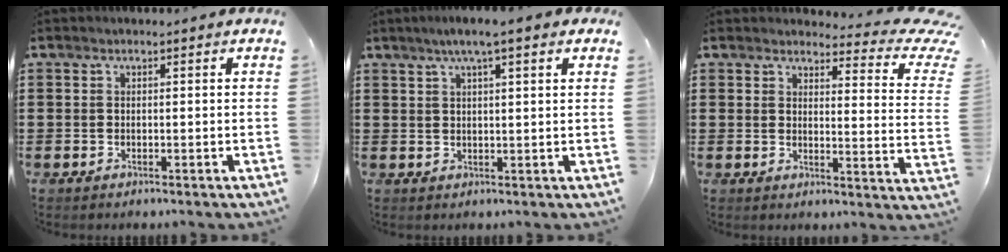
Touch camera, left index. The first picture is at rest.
{"total": 4.2, "force": [2.7, 0.2, 3.2], "torque": [-0.068, 0.006, 0.046]}
{"total": 4.6, "force": [3.7, 0.9, 2.5], "torque": [-0.042, -0.031, 0.058]}